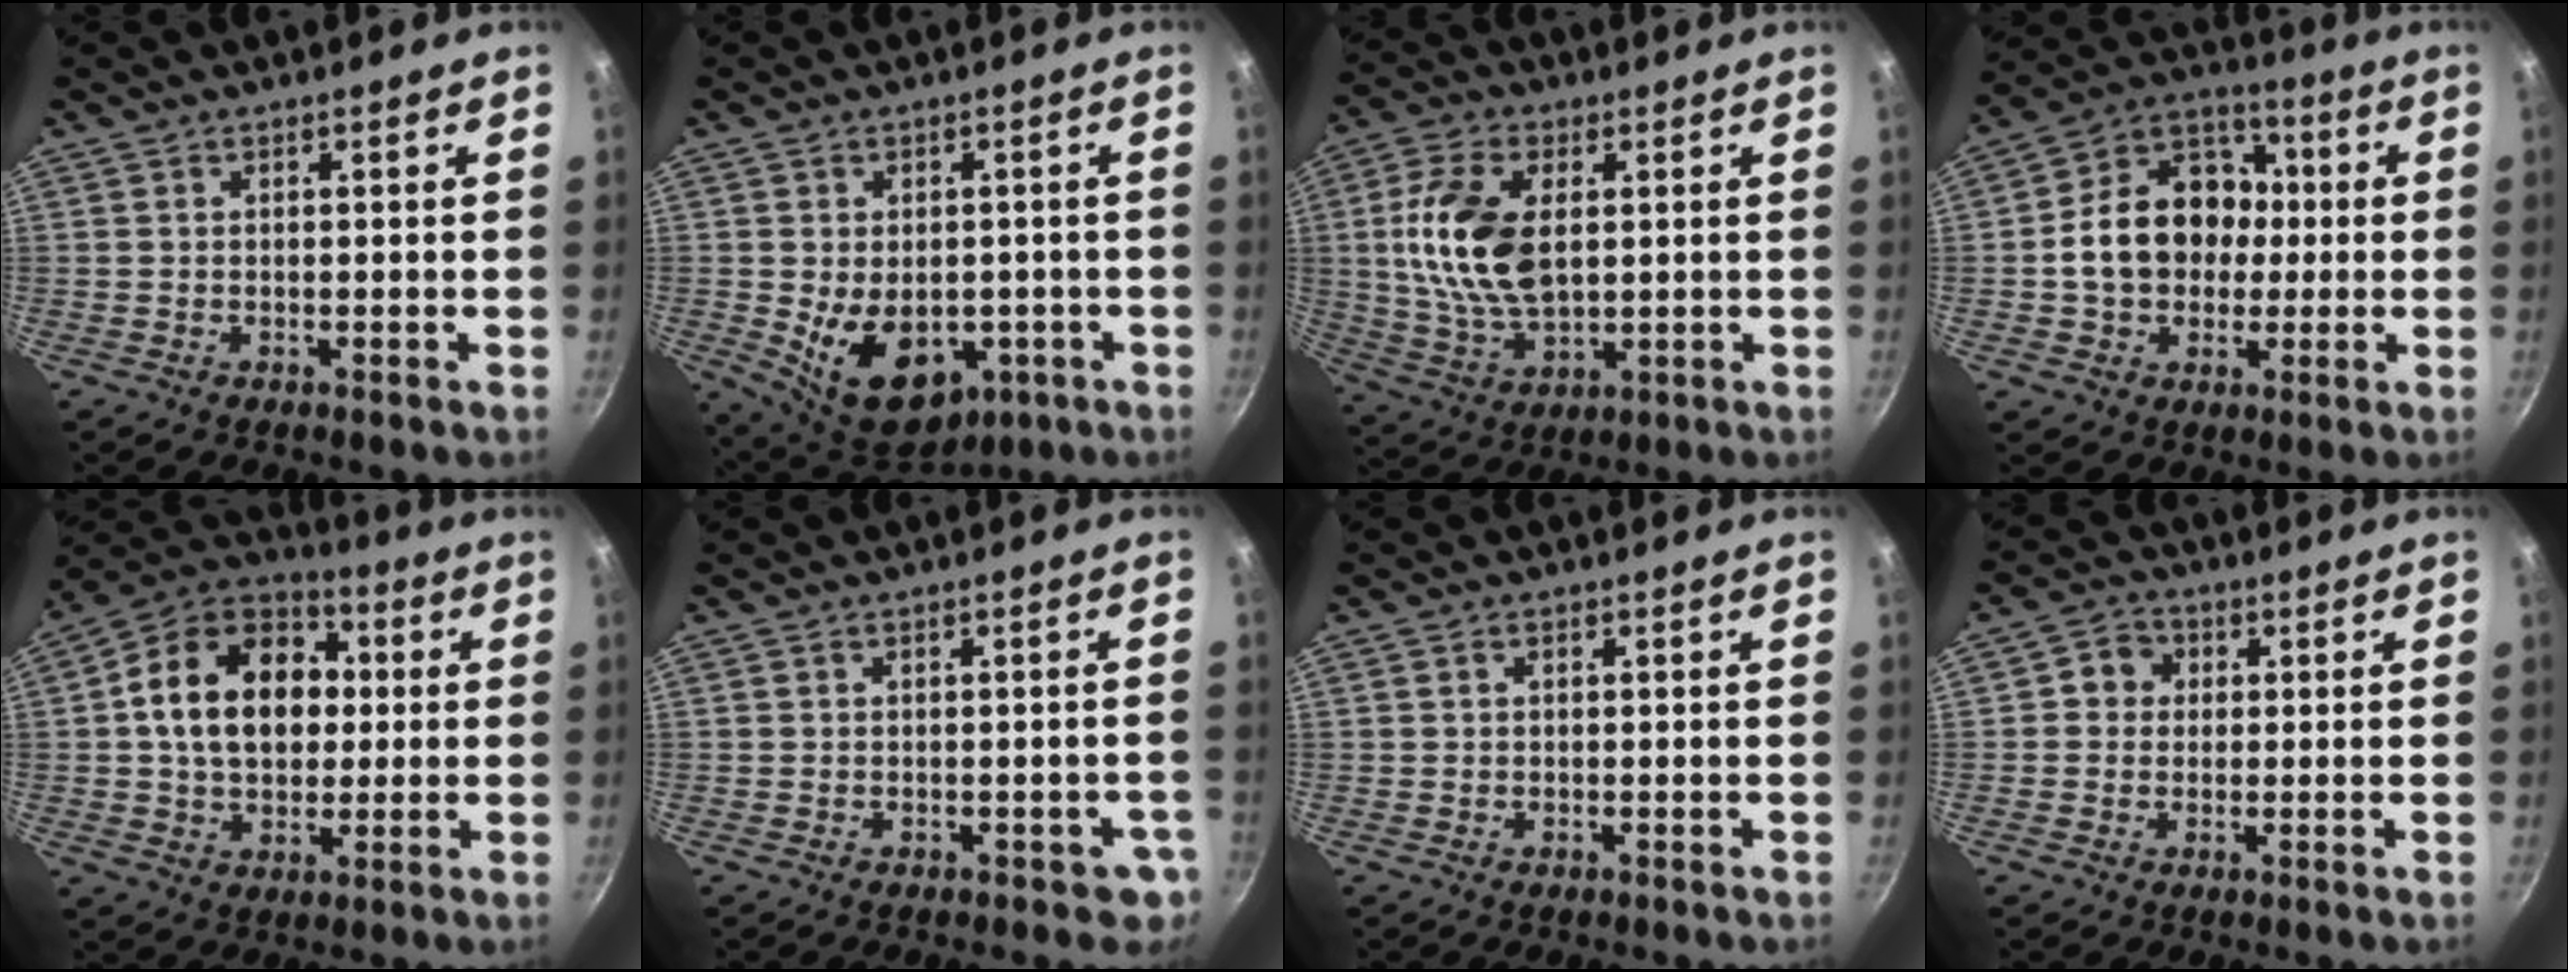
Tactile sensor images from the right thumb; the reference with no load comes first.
{"total": 13.8, "force": [-3.3, 9.4, 9.6], "torque": [-0.113, -0.006, -0.022]}
{"total": 14.8, "force": [2.2, 8.5, 12.0], "torque": [-0.222, -0.005, 0.046]}
{"total": 16.3, "force": [-0.2, 12.9, 9.9], "torque": [-0.127, 0.036, -0.016]}
{"total": 18.6, "force": [2.1, 13.5, 12.5], "torque": [-0.177, 0.028, 0.021]}
{"total": 3.2, "force": [-1.2, 2.1, 2.1], "torque": [0.000, 0.013, -0.003]}
{"total": 0.6, "force": [0.1, 0.4, 0.4], "torque": [-0.005, 0.004, 0.000]}
{"total": 4.4, "force": [0.7, 4.1, 1.6], "torque": [0.001, 0.005, -0.001]}